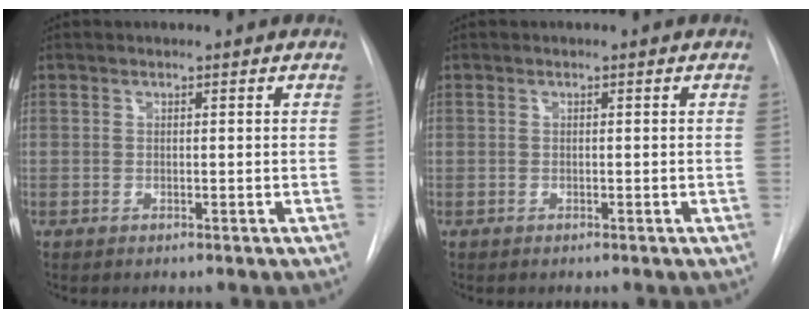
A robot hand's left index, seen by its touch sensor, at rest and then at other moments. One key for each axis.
{"total": 0.0}